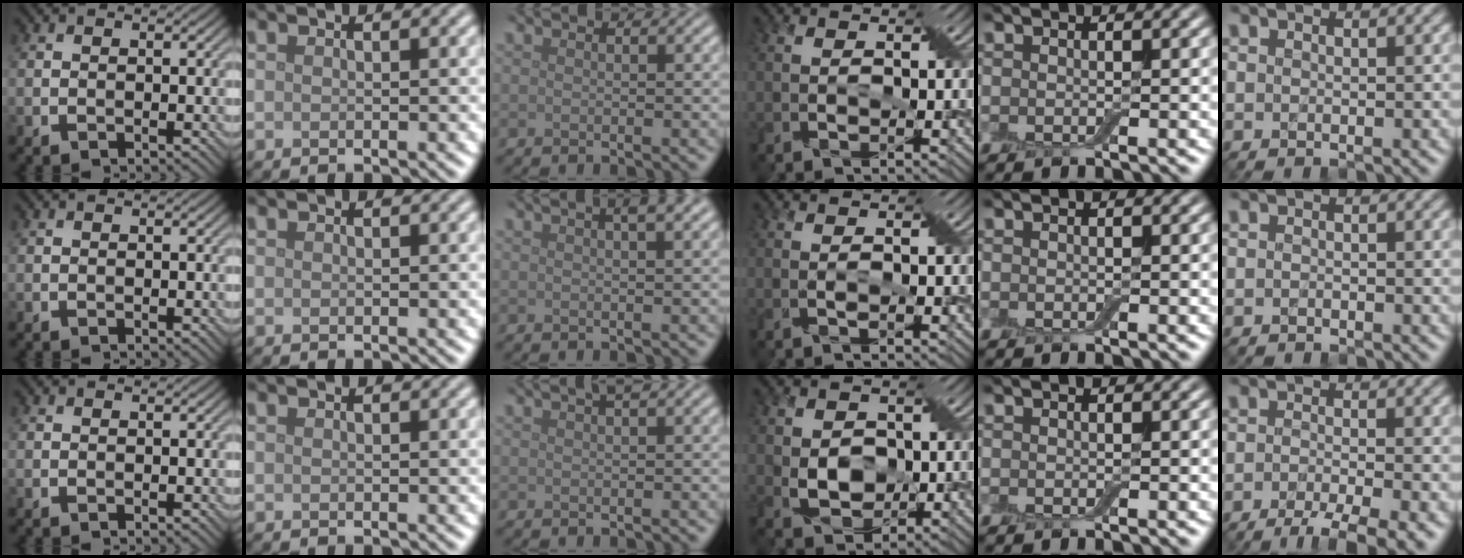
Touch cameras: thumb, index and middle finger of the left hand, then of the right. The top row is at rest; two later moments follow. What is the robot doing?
{"motion": "cut", "object": "cling film"}